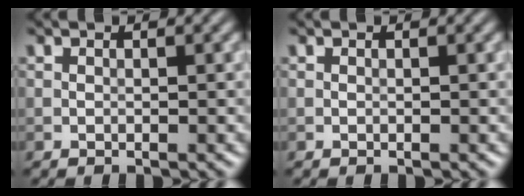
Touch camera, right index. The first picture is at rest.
{"total": 0.0}